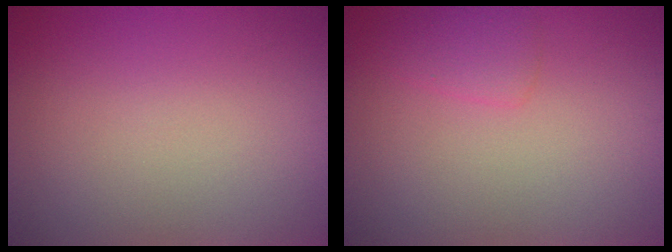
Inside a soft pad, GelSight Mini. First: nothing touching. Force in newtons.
{"total": 1.5, "press": 1.5, "slide": 0.1}